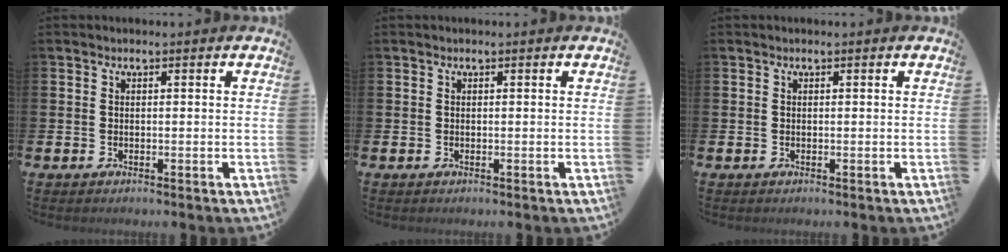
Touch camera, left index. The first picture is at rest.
{"total": 0.0}
{"total": 0.0}